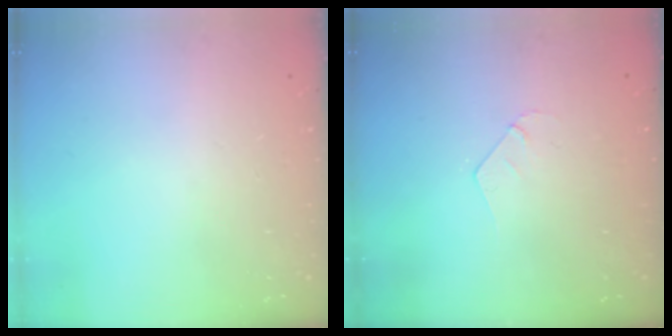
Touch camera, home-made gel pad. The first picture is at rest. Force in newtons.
{"total": 3.4, "press": 3.4, "slide": 0.3}